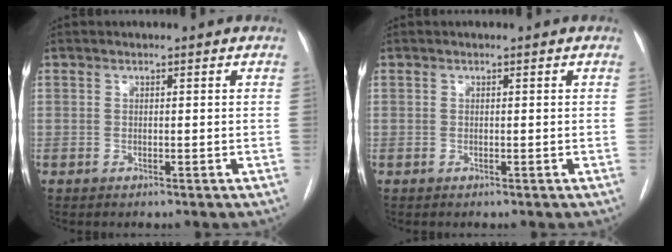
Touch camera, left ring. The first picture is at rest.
{"total": 0.0}